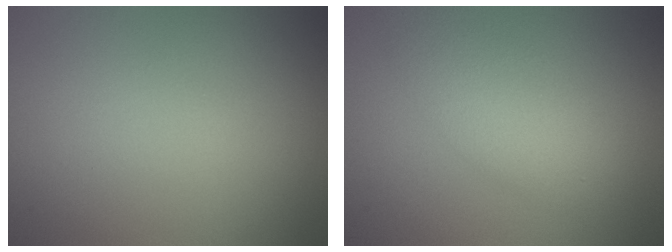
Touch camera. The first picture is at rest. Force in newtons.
{"total": 3.9, "press": 3.9, "slide": 0.3}